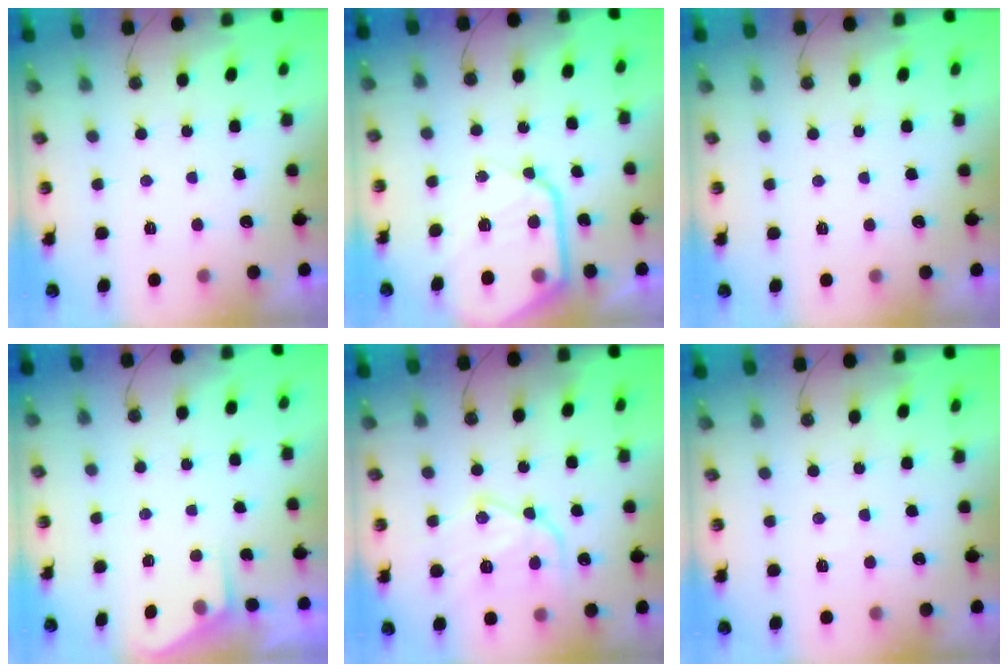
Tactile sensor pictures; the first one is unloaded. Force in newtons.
{"total": 16.8, "press": 16.7, "slide": 1.9}
{"total": 2.6, "press": 2.6, "slide": 0.5}
{"total": 2.2, "press": 2.2, "slide": 0.4}
{"total": 15.9, "press": 15.8, "slide": 1.0}
{"total": 2.7, "press": 2.6, "slide": 0.5}